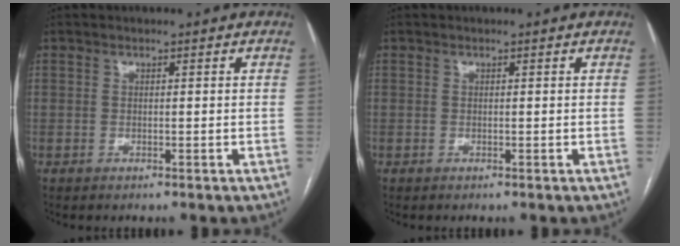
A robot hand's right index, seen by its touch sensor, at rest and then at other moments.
{"total": 0.0}